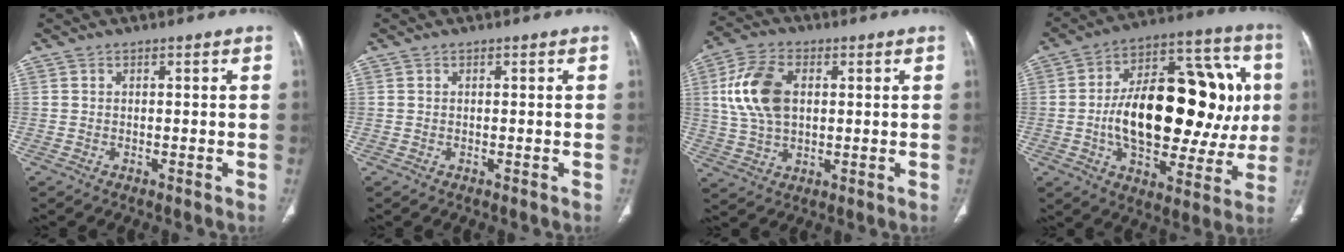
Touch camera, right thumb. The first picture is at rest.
{"total": 0.0}
{"total": 12.1, "force": [2.2, 7.5, 9.2], "torque": [-0.182, 0.007, 0.043]}
{"total": 29.9, "force": [1.1, 15.1, 25.8], "torque": [-0.362, 0.026, 0.020]}